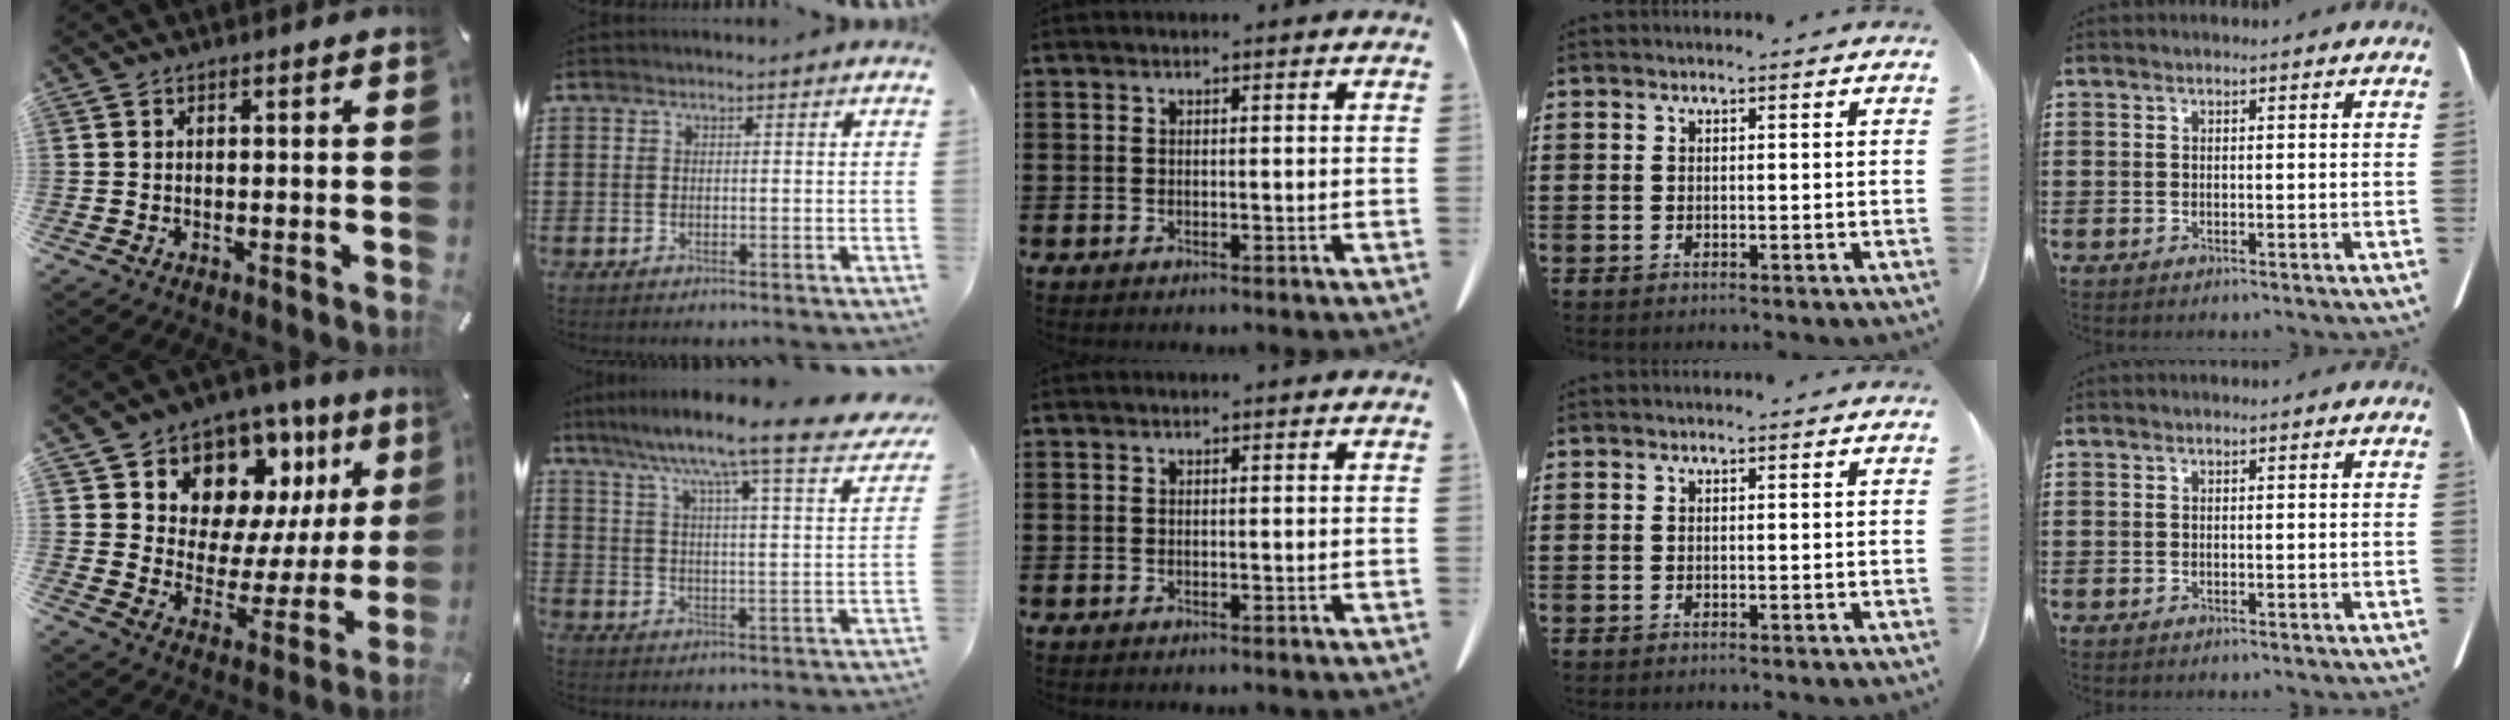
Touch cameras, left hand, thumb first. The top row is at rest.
{"thumb": {"total": 11.5, "force": [7.7, 8.1, 2.7], "torque": [-0.036, -0.088, 0.137]}, "index": {"total": 7.2, "force": [6.1, -0.9, 3.8], "torque": [-0.094, -0.055, 0.088]}}